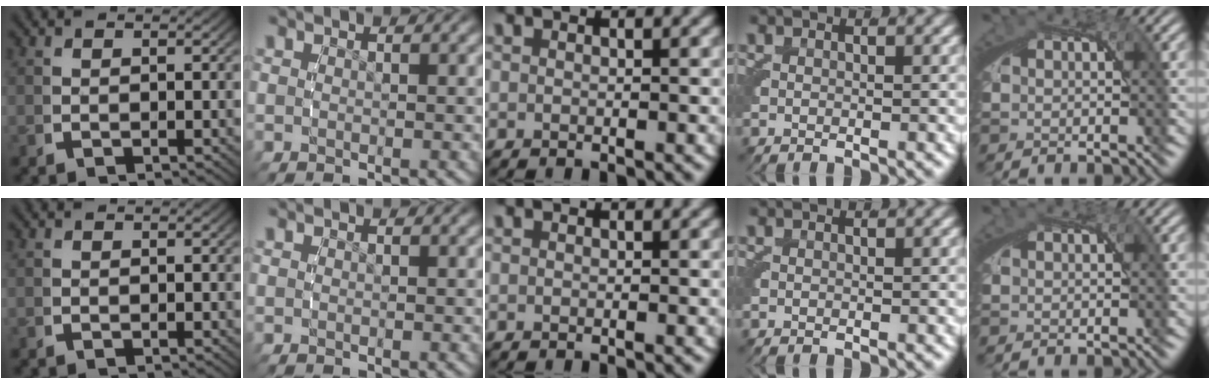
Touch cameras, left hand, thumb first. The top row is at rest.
{}